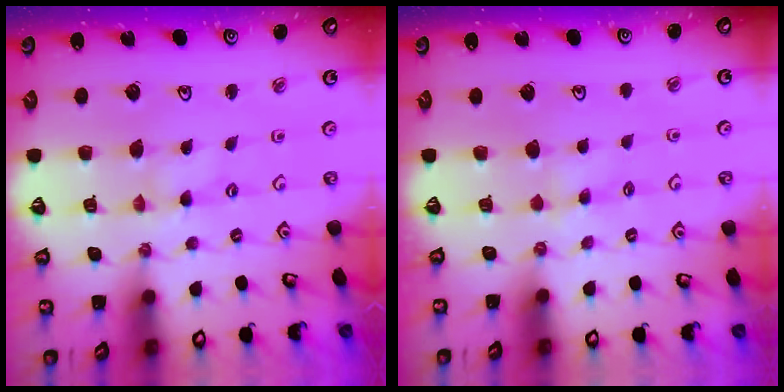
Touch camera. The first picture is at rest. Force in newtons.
{"total": 2.8, "press": 2.7, "slide": 0.5}